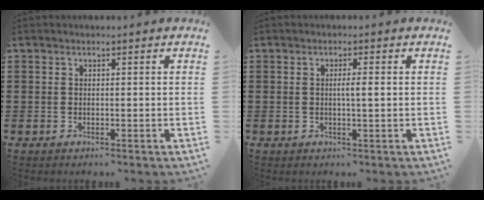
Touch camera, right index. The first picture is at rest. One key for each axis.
{"total": 2.0, "fx": 0.1, "fy": 0.2, "fz": 2.0, "tx": -0.036, "ty": -0.001, "tz": -0.001}